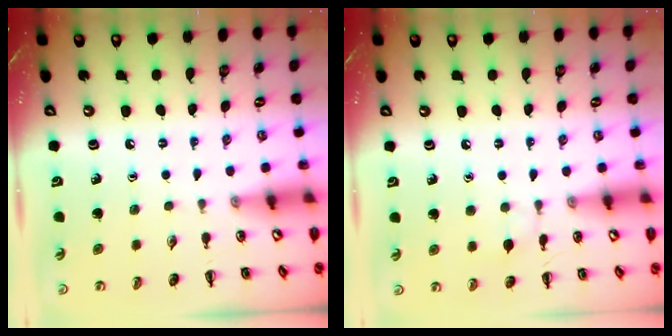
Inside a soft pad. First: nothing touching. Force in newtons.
{"total": 4.5, "press": 4.2, "slide": 1.5}